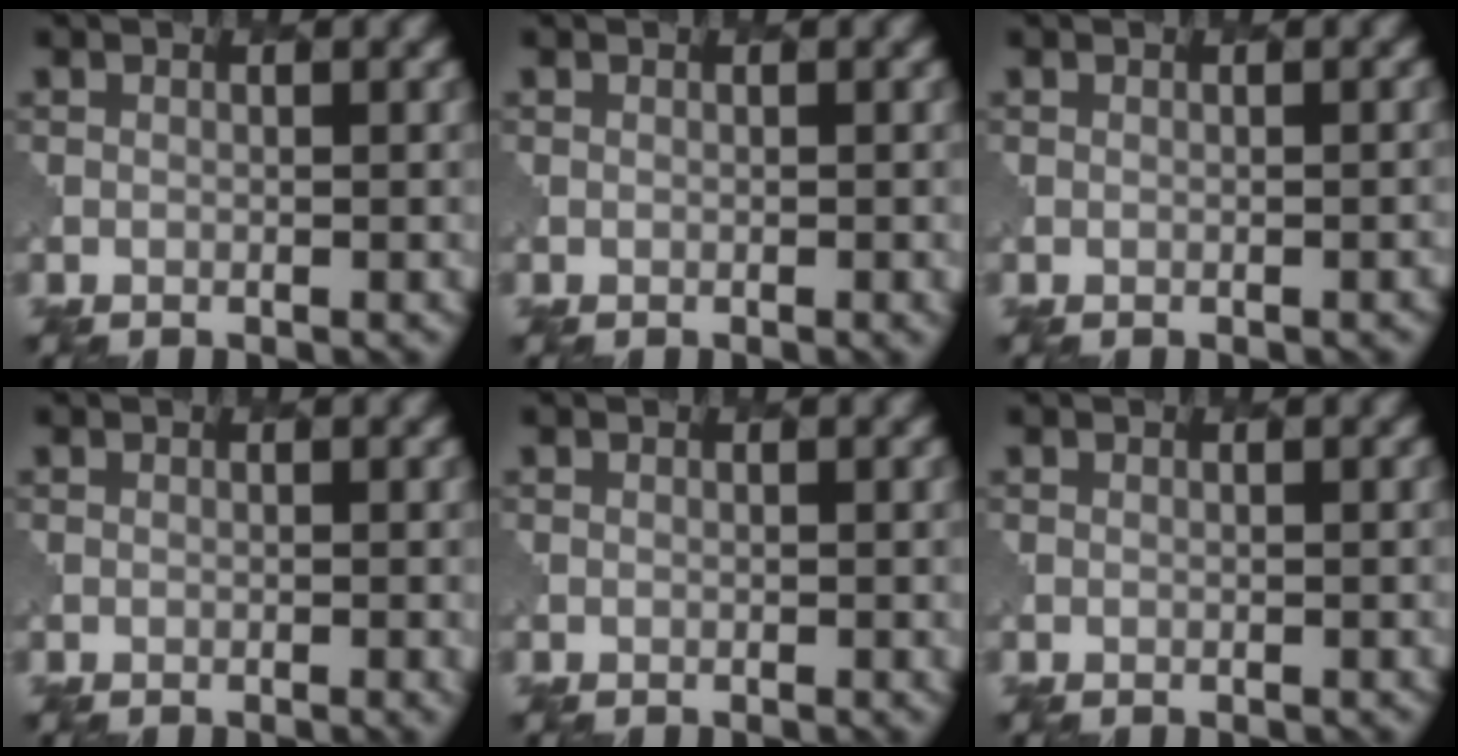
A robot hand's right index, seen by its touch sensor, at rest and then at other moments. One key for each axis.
{"total": 0.8, "fx": -0.3, "fy": 0.2, "fz": 0.7, "tx": -0.007, "ty": 0.001, "tz": -0.003}
{"total": 1.3, "fx": -0.6, "fy": 0.5, "fz": 1.0, "tx": 0.003, "ty": 0.005, "tz": -0.003}
{"total": 0.7, "fx": -0.2, "fy": 0.1, "fz": 0.7, "tx": -0.008, "ty": -0.001, "tz": -0.003}
{"total": 0.5, "fx": -0.1, "fy": 0.1, "fz": 0.5, "tx": -0.006, "ty": 0.000, "tz": -0.001}
{"total": 0.0}